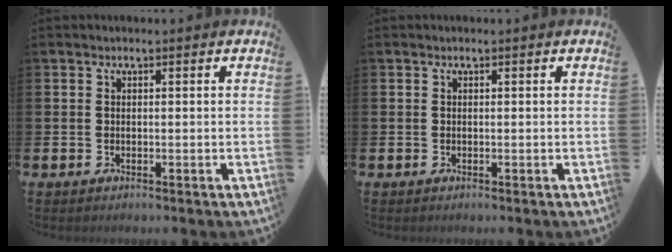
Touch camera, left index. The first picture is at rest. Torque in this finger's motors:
{"motor_torque": [-0.01, 0.00, 0.00, 0.00]}